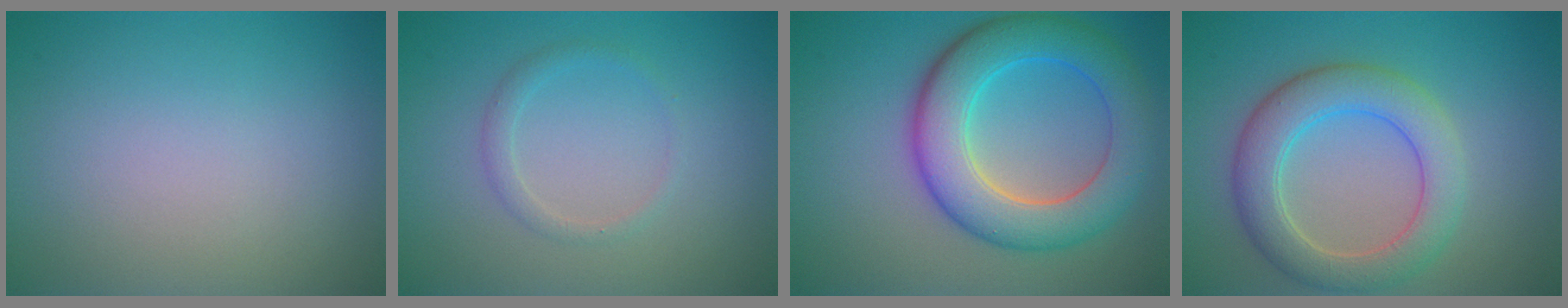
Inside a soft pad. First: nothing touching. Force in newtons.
{"total": 1.3, "press": 1.3, "slide": 0.0}
{"total": 8.1, "press": 8.1, "slide": 0.2}
{"total": 5.6, "press": 5.6, "slide": 0.0}